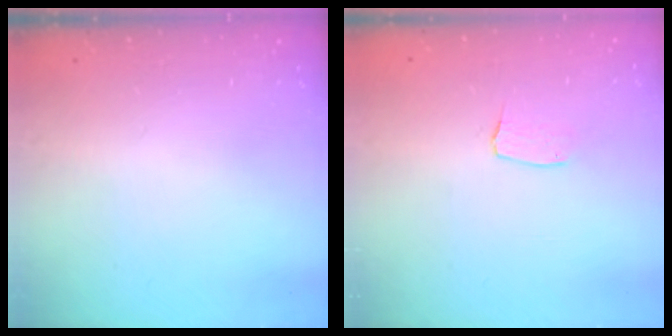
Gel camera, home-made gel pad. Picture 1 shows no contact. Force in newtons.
{"total": 3.7, "press": 3.7, "slide": 0.2}